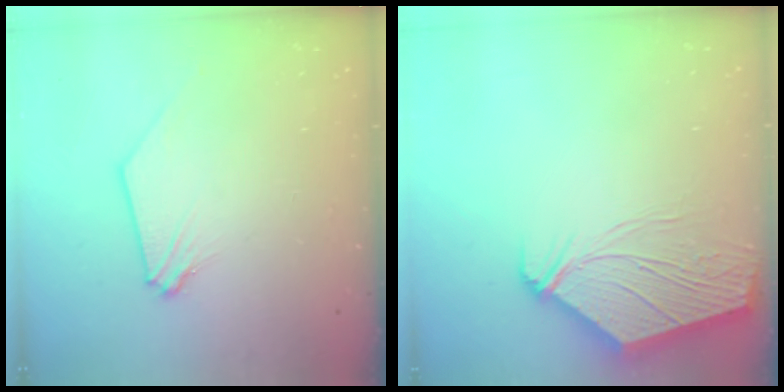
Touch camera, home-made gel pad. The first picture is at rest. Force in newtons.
{"total": 9.7, "press": 9.7, "slide": 0.8}